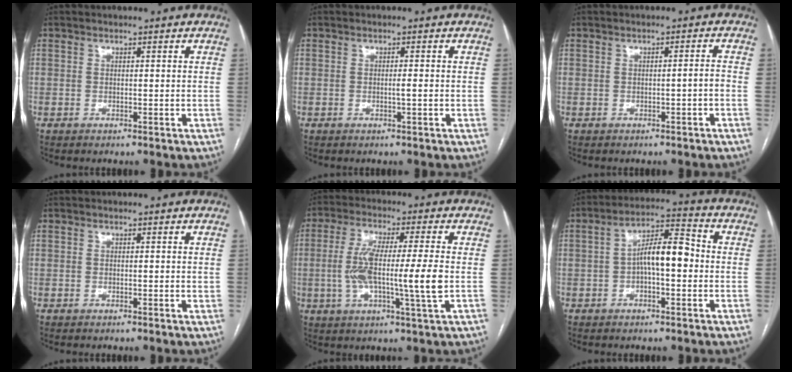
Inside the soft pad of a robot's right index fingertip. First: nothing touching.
{"total": 1.2, "force": [-0.2, -0.1, 1.2], "torque": [-0.022, 0.001, -0.001]}
{"total": 1.4, "force": [-0.6, 0.0, 1.3], "torque": [-0.016, 0.002, -0.009]}
{"total": 0.8, "force": [0.1, 0.1, 0.8], "torque": [-0.015, 0.001, 0.004]}
{"total": 11.7, "force": [-1.0, 0.2, 11.7], "torque": [-0.226, 0.000, -0.022]}
{"total": 8.3, "force": [-0.6, 2.5, 7.9], "torque": [-0.141, 0.029, -0.013]}